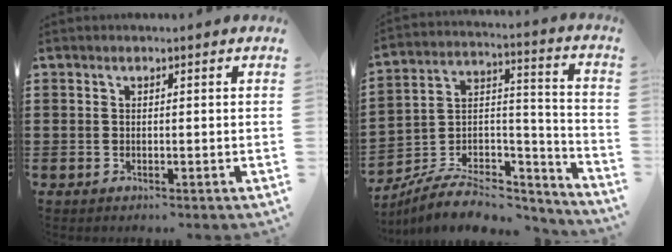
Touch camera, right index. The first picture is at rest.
{"total": 7.5, "force": [-6.0, 3.3, 3.1], "torque": [-0.055, 0.012, -0.114]}